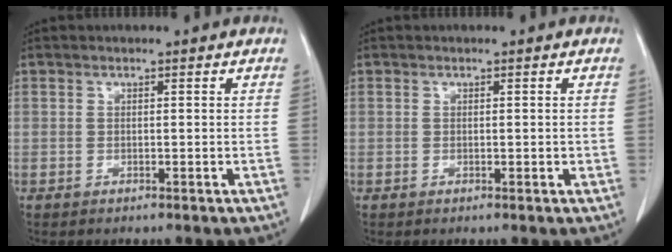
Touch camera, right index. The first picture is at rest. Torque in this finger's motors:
{"motor_torque": [-0.09, 0.12, -0.09, 0.00]}